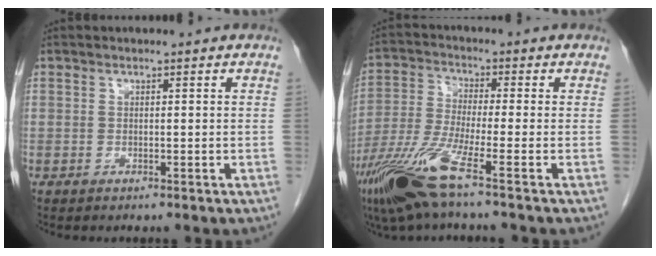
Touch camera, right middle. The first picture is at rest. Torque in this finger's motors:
{"motor_torque": [1.26, -0.88, 0.46, 0.21]}